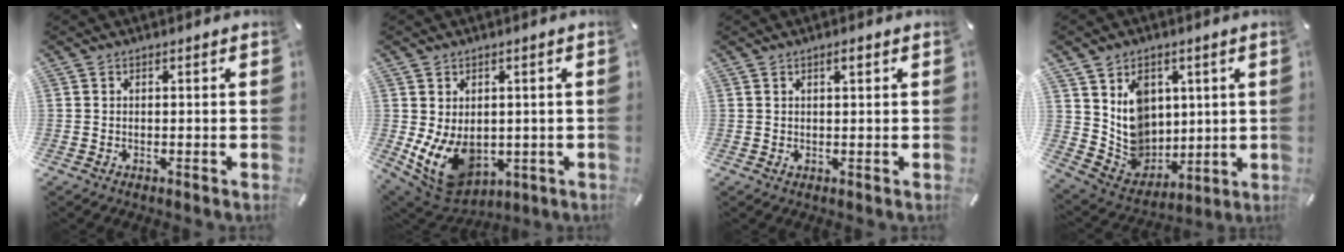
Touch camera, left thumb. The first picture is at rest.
{"total": 11.2, "force": [-1.7, 8.6, 6.9], "torque": [-0.128, -0.006, -0.022]}
{"total": 1.8, "force": [0.6, 0.6, 1.5], "torque": [-0.030, 0.002, 0.009]}
{"total": 11.3, "force": [3.4, 10.3, 3.1], "torque": [-0.064, -0.027, 0.081]}